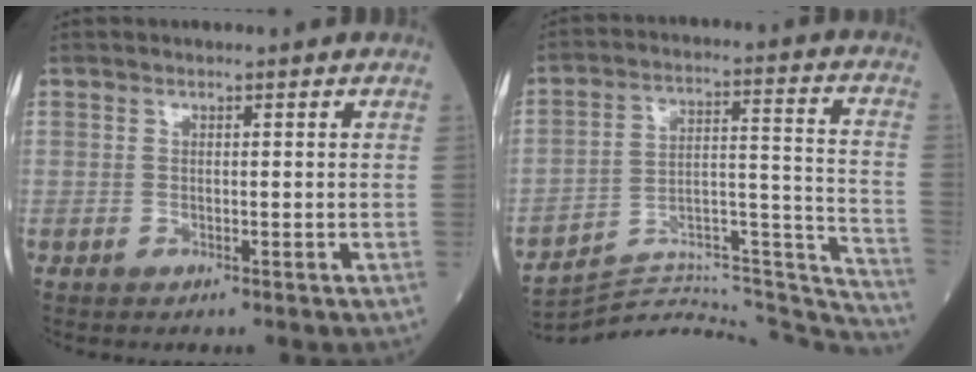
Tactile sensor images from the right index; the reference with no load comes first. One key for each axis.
{"total": 27.6, "fx": -26.9, "fy": 2.6, "fz": 5.3, "tx": -0.050, "ty": 0.028, "tz": -0.378}